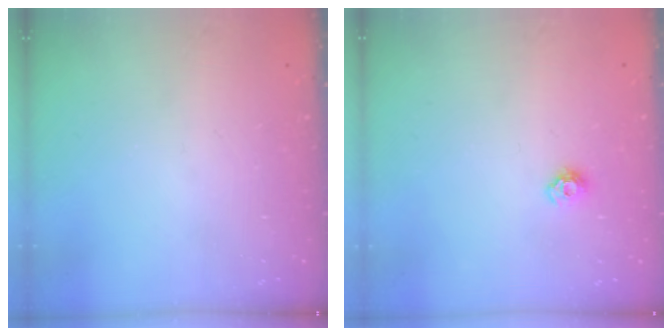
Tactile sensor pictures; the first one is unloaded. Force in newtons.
{"total": 5.7, "press": 5.7, "slide": 0.7}